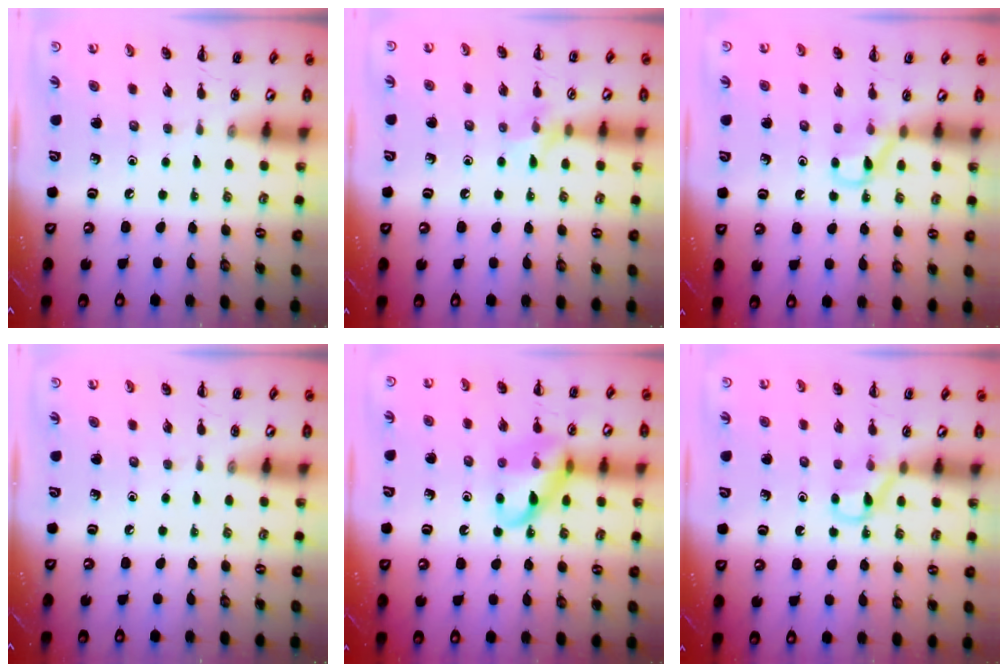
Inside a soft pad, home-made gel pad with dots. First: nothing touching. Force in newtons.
{"total": 7.3, "press": 7.1, "slide": 1.6}
{"total": 3.8, "press": 3.6, "slide": 1.3}
{"total": 0.0}
{"total": 12.5, "press": 12.4, "slide": 1.8}
{"total": 3.8, "press": 3.6, "slide": 1.3}